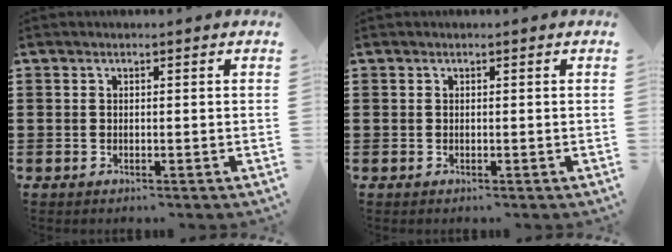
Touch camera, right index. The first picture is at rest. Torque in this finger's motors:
{"motor_torque": [-0.03, 0.59, -0.83, -0.21]}